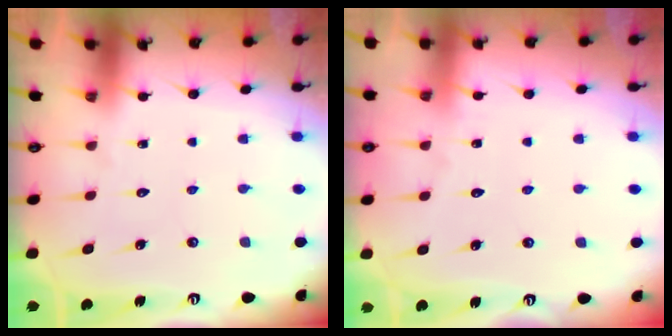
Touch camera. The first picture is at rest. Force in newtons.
{"total": 2.4, "press": 2.4, "slide": 0.3}